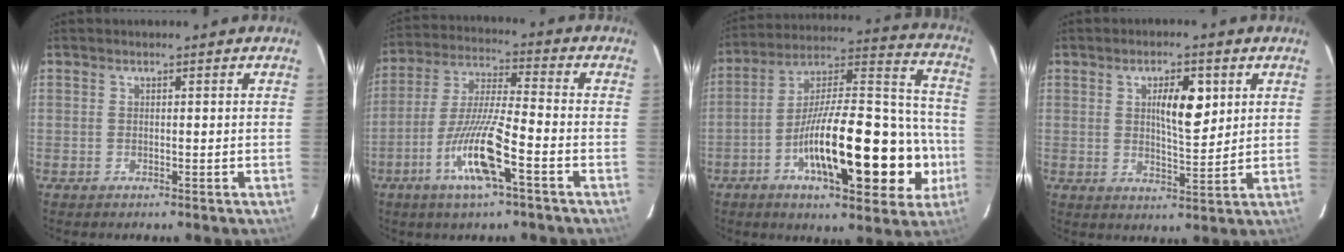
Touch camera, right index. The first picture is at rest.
{"total": 12.2, "force": [-5.2, 0.8, 11.0], "torque": [-0.219, -0.010, -0.100]}
{"total": 23.8, "force": [-7.0, 6.7, 21.7], "torque": [-0.314, 0.026, -0.099]}
{"total": 7.0, "force": [2.3, 2.0, 6.3], "torque": [-0.103, 0.003, 0.040]}